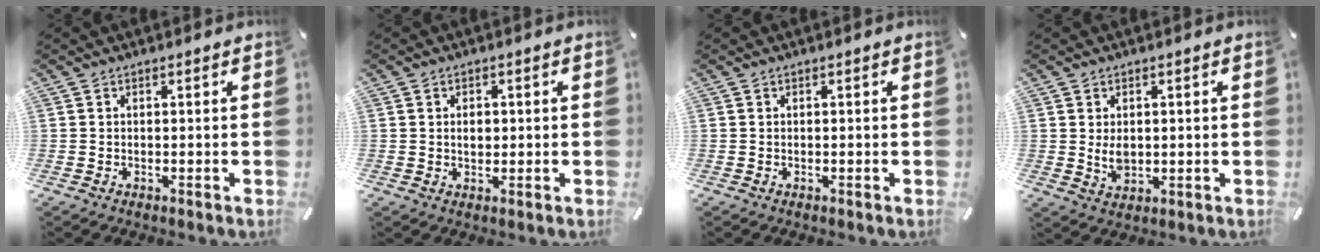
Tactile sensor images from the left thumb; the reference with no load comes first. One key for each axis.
{"total": 2.6, "fx": 0.3, "fy": 1.8, "fz": 1.8, "tx": -0.024, "ty": 0.000, "tz": 0.001}
{"total": 0.0}
{"total": 3.9, "fx": 0.4, "fy": 2.8, "fz": 2.7, "tx": -0.063, "ty": -0.005, "tz": 0.002}